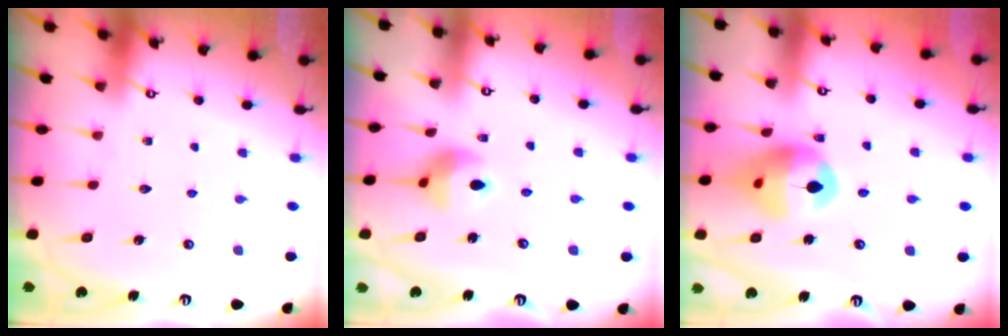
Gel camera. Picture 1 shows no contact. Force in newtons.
{"total": 8.6, "press": 8.5, "slide": 0.8}
{"total": 14.0, "press": 13.9, "slide": 1.9}